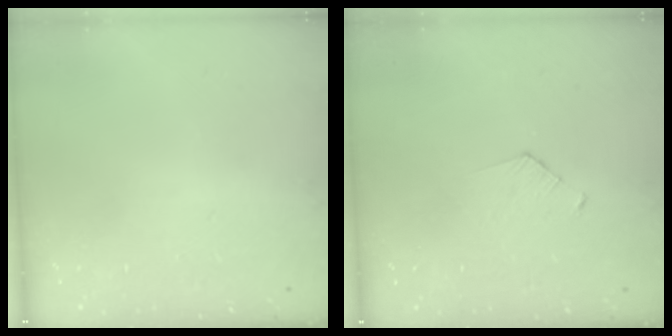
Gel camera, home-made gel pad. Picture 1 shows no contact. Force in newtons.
{"total": 2.8, "press": 2.7, "slide": 0.3}